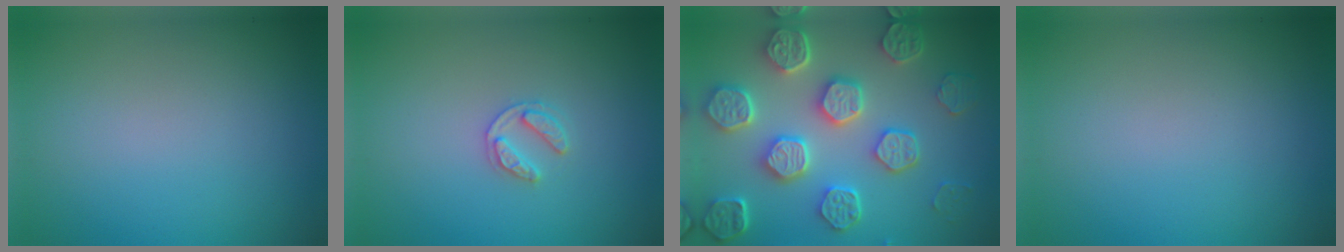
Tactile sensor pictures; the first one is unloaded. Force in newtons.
{"total": 1.8, "press": 1.8, "slide": 0.3}
{"total": 8.0, "press": 6.4, "slide": 4.7}
{"total": 0.0}